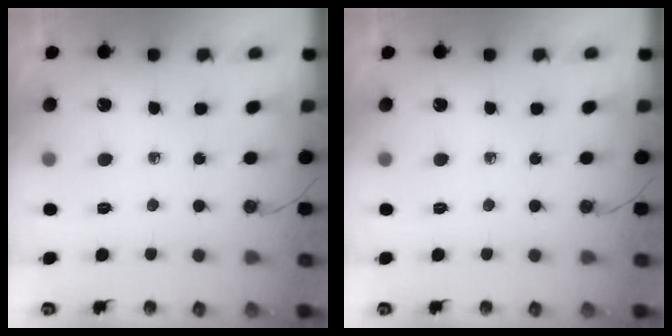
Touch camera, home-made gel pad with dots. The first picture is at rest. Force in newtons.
{"total": 0.0}